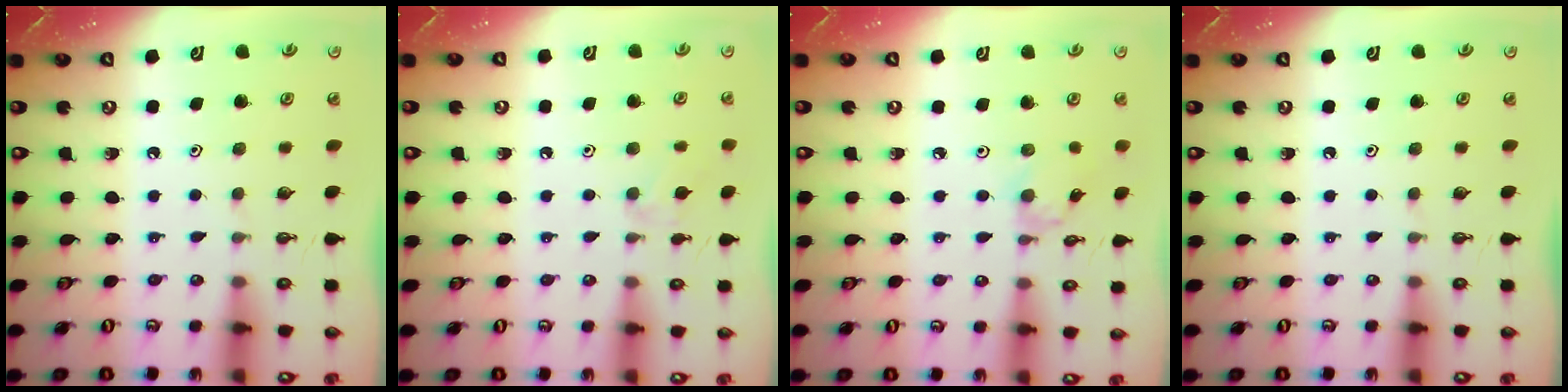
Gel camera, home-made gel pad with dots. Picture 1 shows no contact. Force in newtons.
{"total": 7.5, "press": 7.5, "slide": 0.8}
{"total": 1.4, "press": 1.4, "slide": 0.1}
{"total": 0.0}